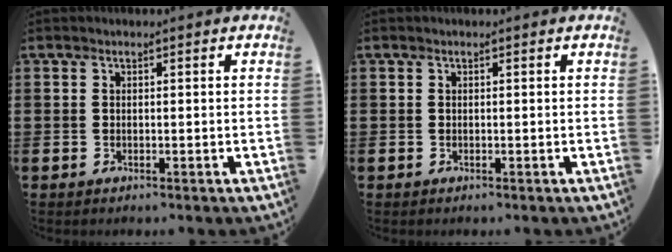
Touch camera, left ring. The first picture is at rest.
{"total": 0.0}